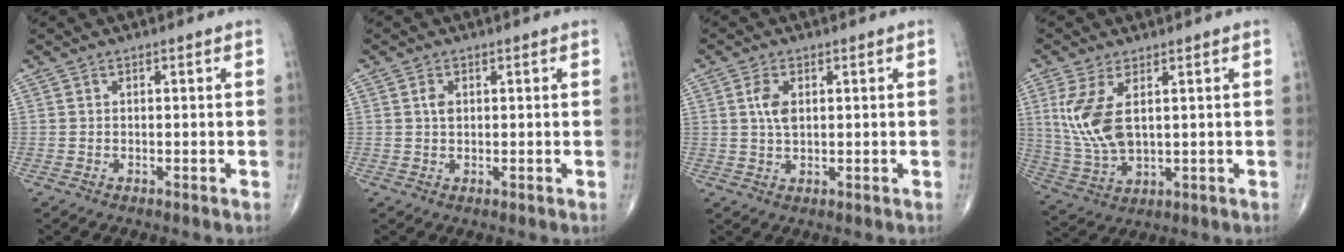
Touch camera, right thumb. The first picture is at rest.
{"total": 1.7, "force": [0.5, 1.1, 1.2], "torque": [-0.020, 0.000, 0.008]}
{"total": 3.9, "force": [1.0, 2.1, 3.1], "torque": [-0.063, -0.001, 0.020]}
{"total": 10.4, "force": [2.6, 5.0, 8.7], "torque": [-0.193, -0.011, 0.065]}